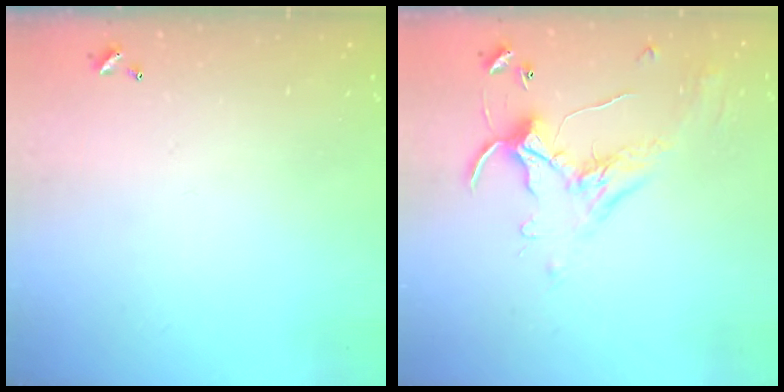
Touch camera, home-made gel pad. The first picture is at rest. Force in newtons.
{"total": 1.2, "press": 0.6, "slide": 1.1}